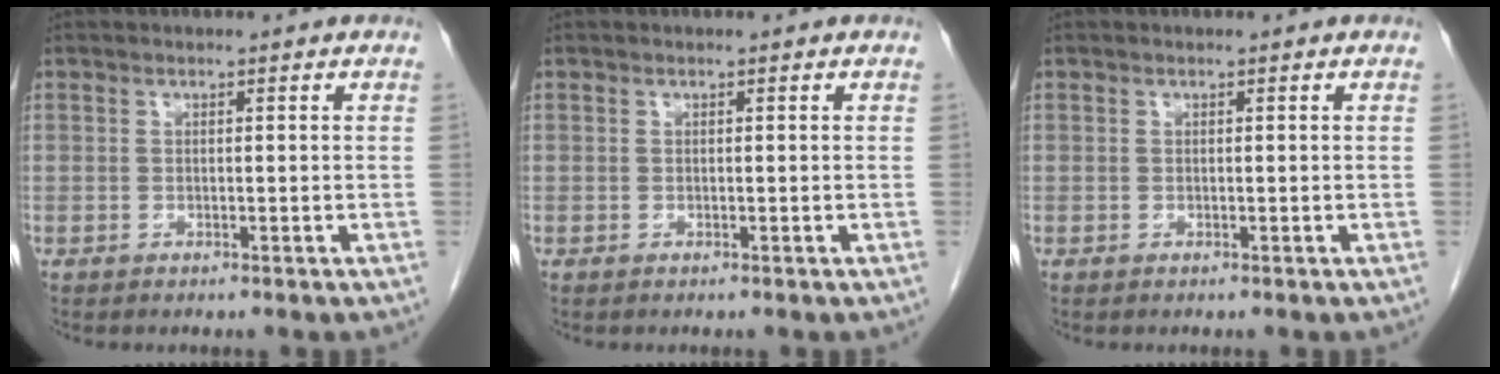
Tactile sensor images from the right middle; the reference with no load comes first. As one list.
[{"total": 0.0}, {"total": 0.0}]